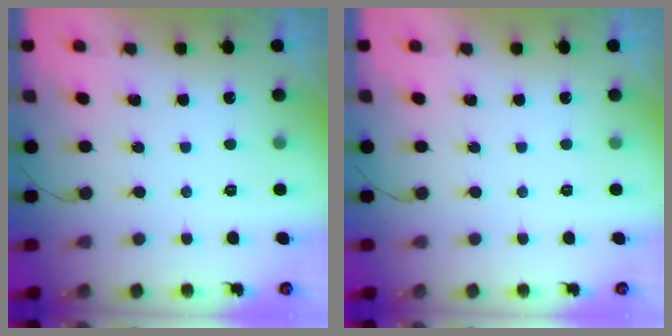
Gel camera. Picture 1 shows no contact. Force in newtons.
{"total": 0.0}